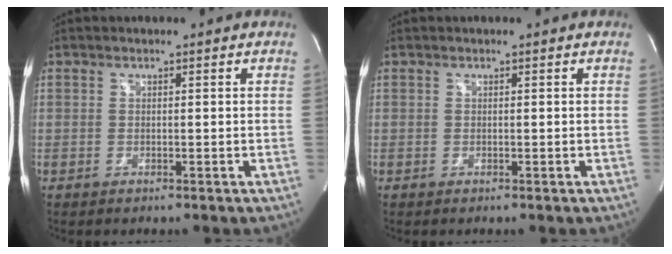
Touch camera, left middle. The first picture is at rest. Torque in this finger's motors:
{"motor_torque": [0.13, -0.19, 0.10, 0.02]}